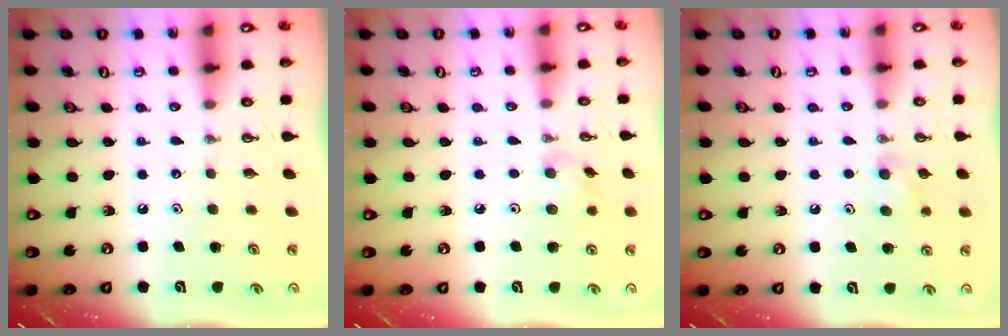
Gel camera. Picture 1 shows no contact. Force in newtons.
{"total": 7.5, "press": 7.1, "slide": 2.3}
{"total": 7.3, "press": 6.4, "slide": 3.7}